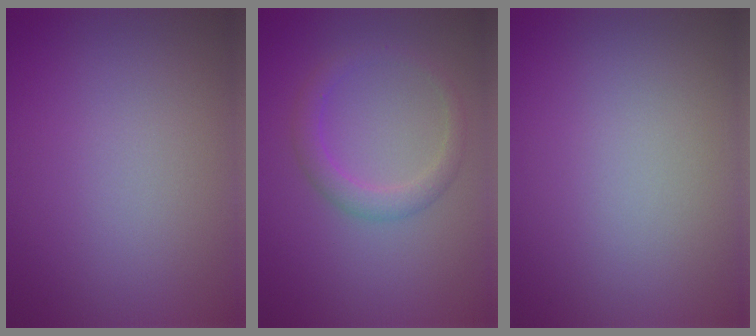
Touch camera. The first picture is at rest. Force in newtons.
{"total": 2.2, "press": 2.2, "slide": 0.1}
{"total": 0.0}